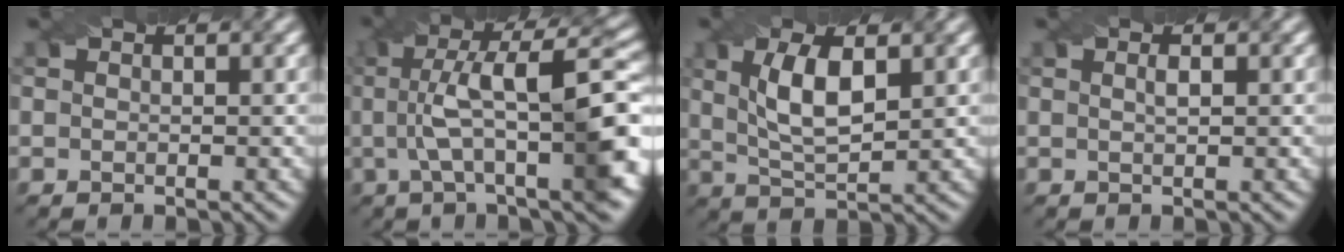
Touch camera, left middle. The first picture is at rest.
{"total": 11.7, "force": [0.6, 3.2, 11.3], "torque": [-0.166, 0.015, 0.010]}
{"total": 5.4, "force": [1.5, 2.1, 4.8], "torque": [-0.101, 0.003, 0.030]}
{"total": 0.9, "force": [0.2, 0.3, 0.8], "torque": [-0.013, 0.001, 0.004]}